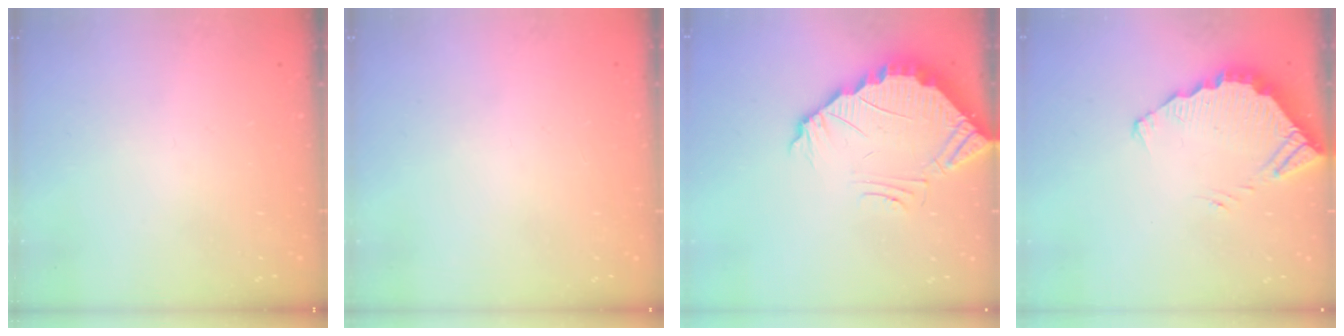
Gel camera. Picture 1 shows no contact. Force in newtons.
{"total": 2.2, "press": 2.2, "slide": 0.1}
{"total": 4.0, "press": 4.0, "slide": 0.2}
{"total": 3.9, "press": 3.9, "slide": 0.3}